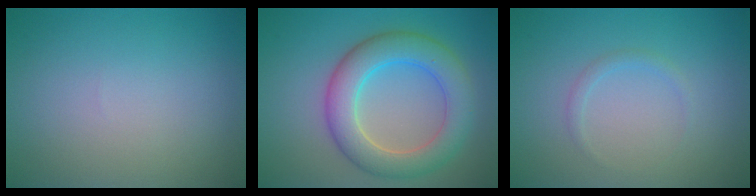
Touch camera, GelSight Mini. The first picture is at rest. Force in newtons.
{"total": 6.4, "press": 6.4, "slide": 0.5}
{"total": 0.8, "press": 0.8, "slide": 0.0}